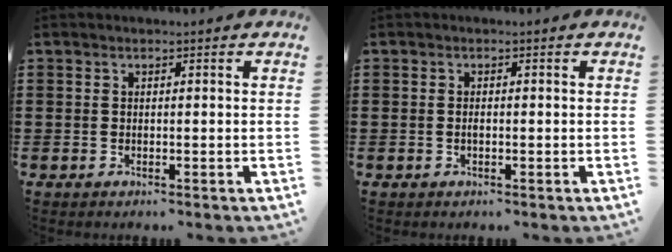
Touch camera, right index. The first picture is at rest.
{"total": 0.7, "force": [-0.1, 0.3, 0.6], "torque": [-0.013, 0.000, -0.002]}